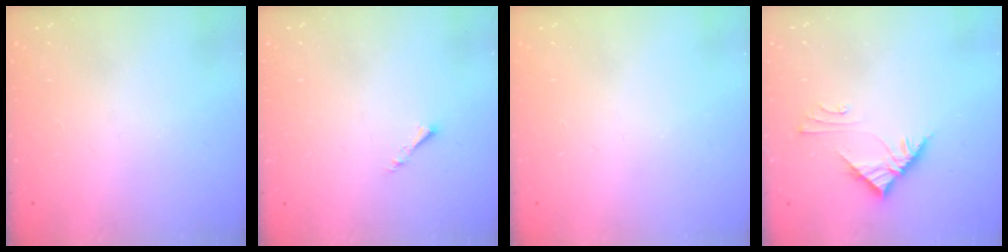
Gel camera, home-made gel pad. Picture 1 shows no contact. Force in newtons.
{"total": 1.1, "press": 1.0, "slide": 0.3}
{"total": 0.0}
{"total": 6.2, "press": 6.2, "slide": 0.1}